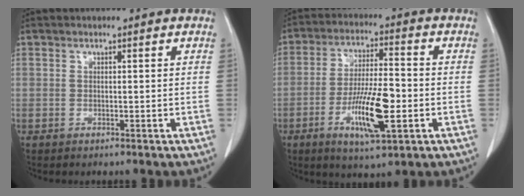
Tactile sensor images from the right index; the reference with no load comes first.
{"total": 11.3, "force": [-3.5, 2.1, 10.5], "torque": [-0.197, -0.007, -0.058]}